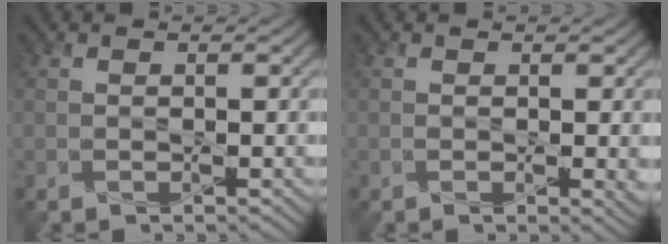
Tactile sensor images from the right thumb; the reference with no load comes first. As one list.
[{"total": 1.2, "force": [0.2, 0.3, 1.1], "torque": [-0.014, -0.007, 0.003]}]